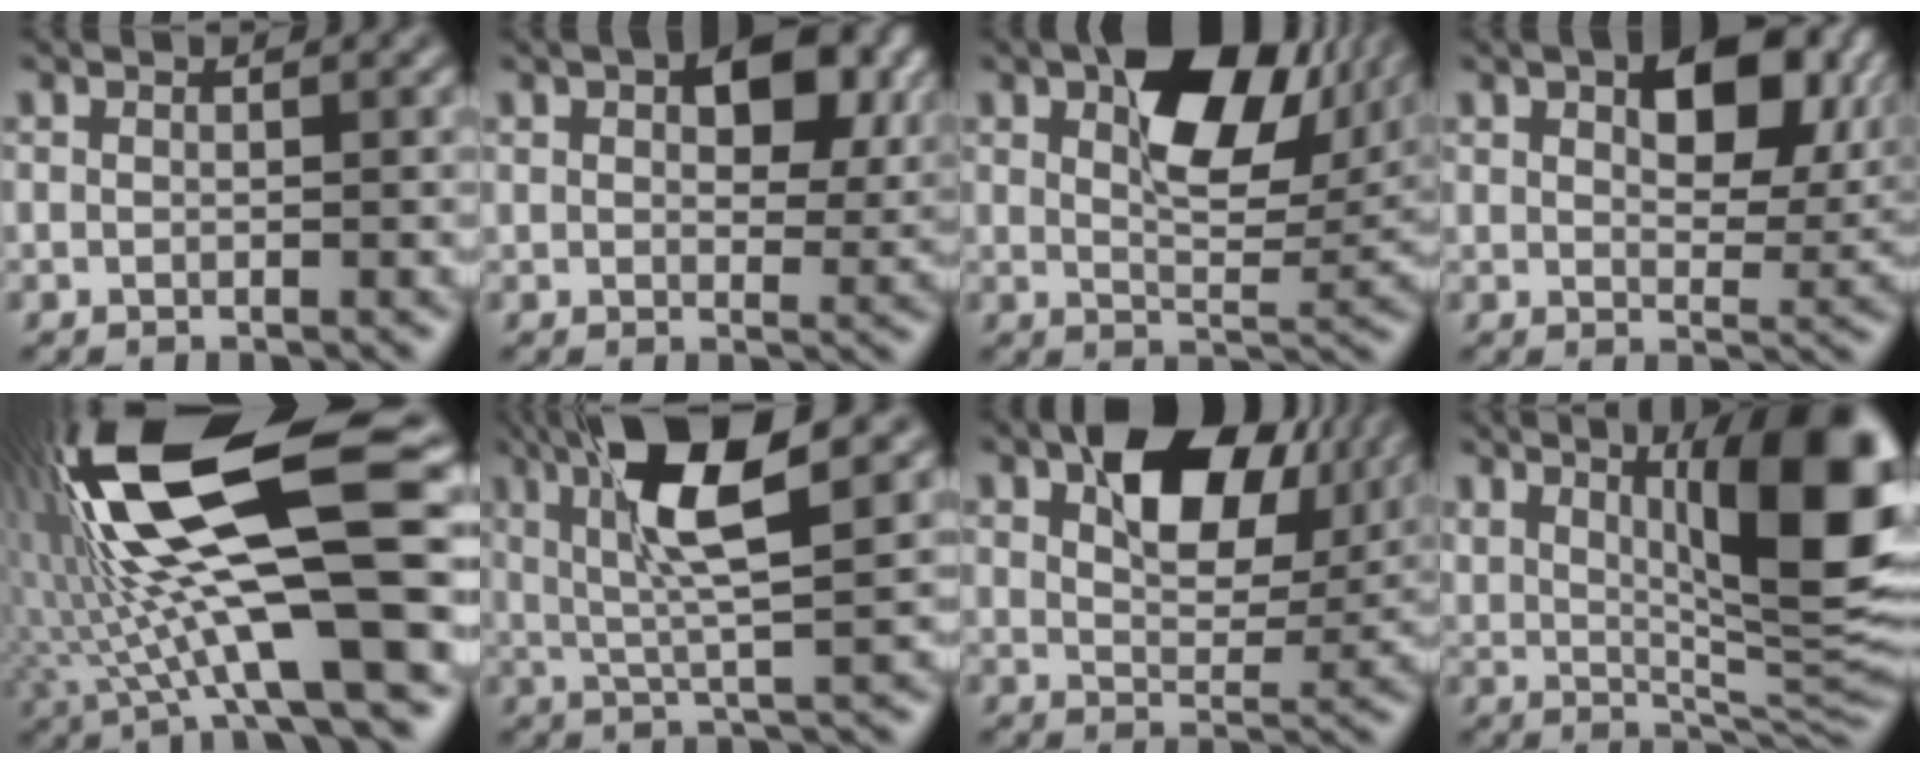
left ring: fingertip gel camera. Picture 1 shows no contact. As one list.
[{"total": 8.1, "force": [3.5, 4.0, 6.2], "torque": [-0.076, 0.014, 0.047]}, {"total": 10.6, "force": [4.7, 5.1, 8.0], "torque": [-0.116, 0.011, 0.069]}, {"total": 9.2, "force": [4.2, 4.3, 7.1], "torque": [-0.098, 0.010, 0.068]}, {"total": 16.6, "force": [2.7, 4.3, 15.8], "torque": [-0.302, 0.006, 0.050]}, {"total": 8.1, "force": [2.9, 1.4, 7.4], "torque": [-0.138, 0.009, 0.053]}, {"total": 9.1, "force": [4.1, 4.8, 6.5], "torque": [-0.106, 0.015, 0.061]}, {"total": 12.0, "force": [4.2, 3.3, 10.8], "torque": [-0.144, -0.006, 0.073]}]